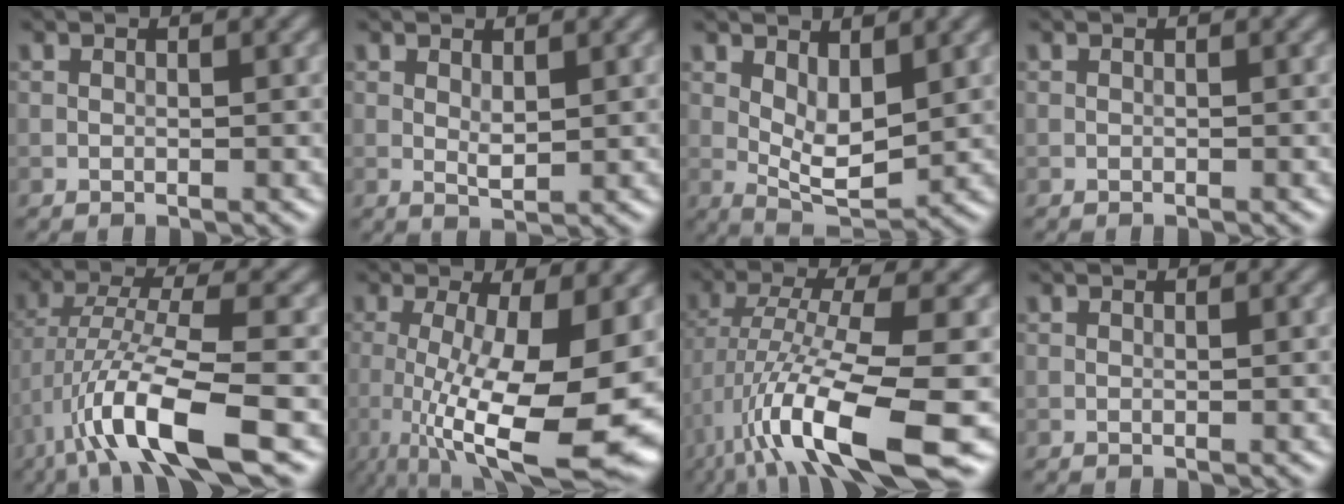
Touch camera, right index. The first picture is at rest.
{"total": 1.4, "force": [0.6, 0.5, 1.1], "torque": [-0.024, -0.005, 0.015]}
{"total": 4.5, "force": [1.3, 2.1, 3.7], "torque": [-0.068, -0.009, 0.027]}
{"total": 0.0}
{"total": 9.3, "force": [-4.5, 1.8, 8.0], "torque": [-0.144, 0.009, -0.085]}
{"total": 14.0, "force": [-2.9, 4.2, 13.0], "torque": [-0.204, -0.027, -0.040]}
{"total": 13.0, "force": [-5.3, 2.9, 11.5], "torque": [-0.218, -0.008, -0.085]}
{"total": 0.0}